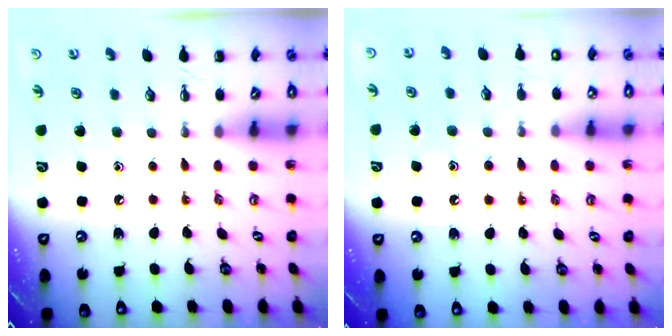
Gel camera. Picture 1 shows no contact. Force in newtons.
{"total": 9.4, "press": 9.3, "slide": 1.4}